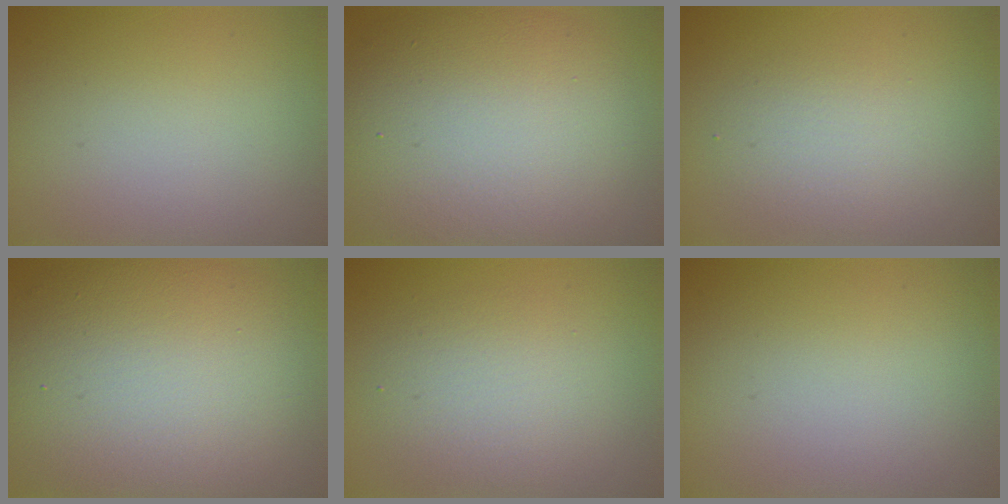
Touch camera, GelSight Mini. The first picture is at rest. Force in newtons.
{"total": 11.8, "press": 11.7, "slide": 1.0}
{"total": 2.5, "press": 2.5, "slide": 0.1}
{"total": 12.9, "press": 12.9, "slide": 0.9}
{"total": 3.5, "press": 3.5, "slide": 0.2}
{"total": 0.0}